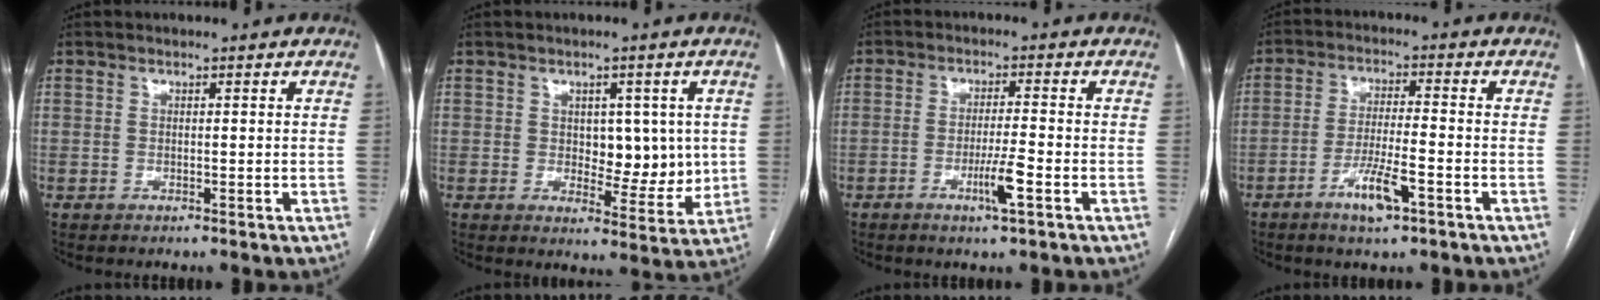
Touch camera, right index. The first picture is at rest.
{"total": 7.4, "force": [0.9, 4.3, 5.9], "torque": [-0.066, 0.004, 0.024]}
{"total": 4.9, "force": [-2.1, -0.2, 4.4], "torque": [-0.080, -0.008, -0.038]}
{"total": 6.8, "force": [-3.6, 0.9, 5.7], "torque": [-0.112, -0.006, -0.062]}